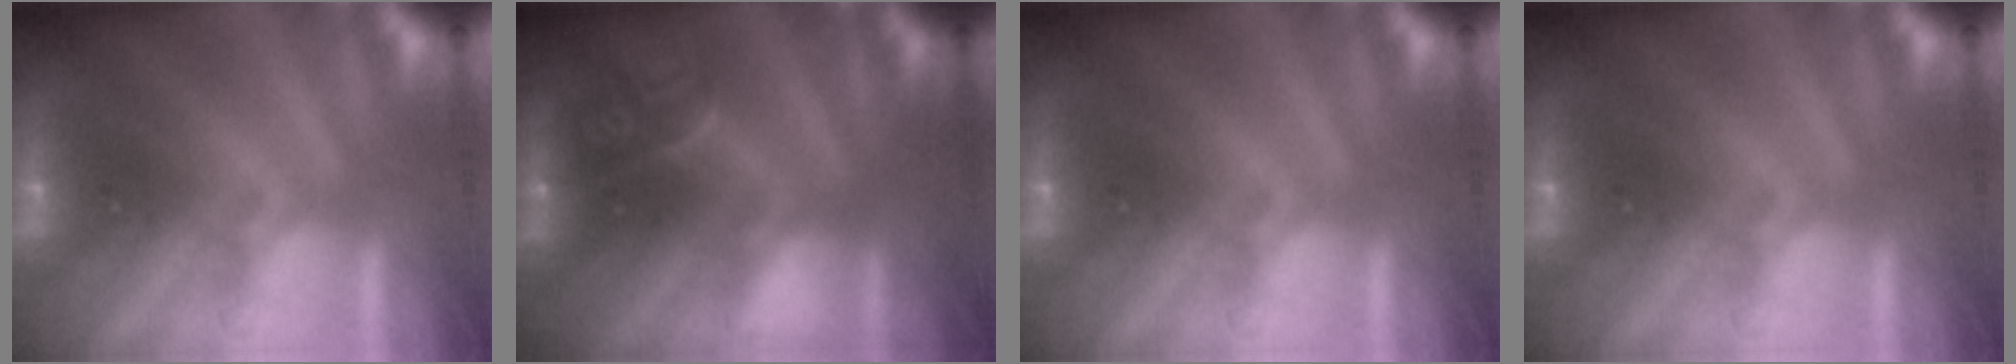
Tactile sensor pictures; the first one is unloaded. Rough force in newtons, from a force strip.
{"total": 2.8}
{"total": 0.0}
{"total": 0.0}